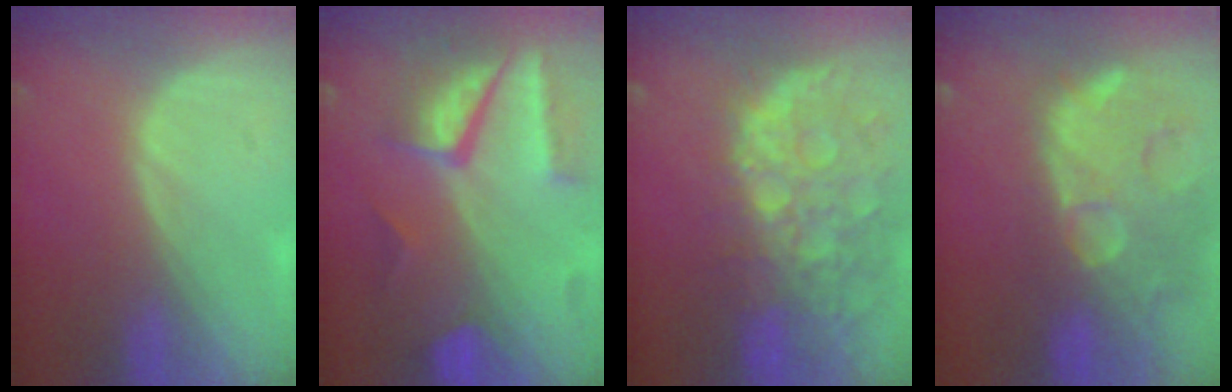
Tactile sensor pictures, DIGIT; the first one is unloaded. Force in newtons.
{"total": 9.6, "press": 8.3, "slide": 4.9}
{"total": 13.8, "press": 11.2, "slide": 8.1}
{"total": 14.8, "press": 11.8, "slide": 8.9}